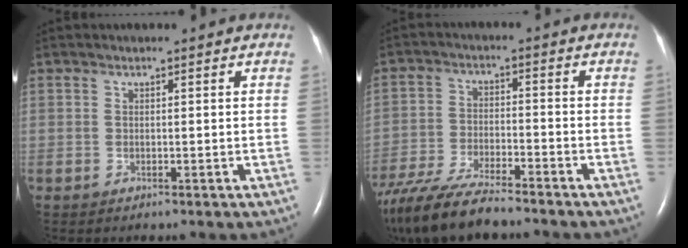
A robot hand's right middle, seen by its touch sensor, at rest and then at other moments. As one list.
[{"total": 13.8, "force": [-11.7, 1.9, 7.1], "torque": [-0.142, -0.032, -0.203]}]